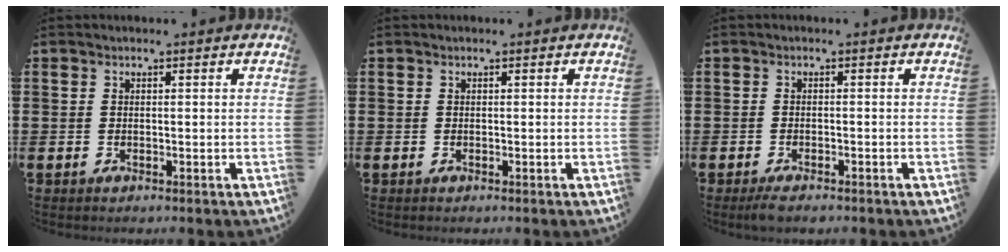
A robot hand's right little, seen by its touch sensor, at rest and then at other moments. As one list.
[{"total": 0.0}, {"total": 1.4, "force": [-1.0, 0.4, 0.9], "torque": [-0.017, 0.001, -0.021]}]